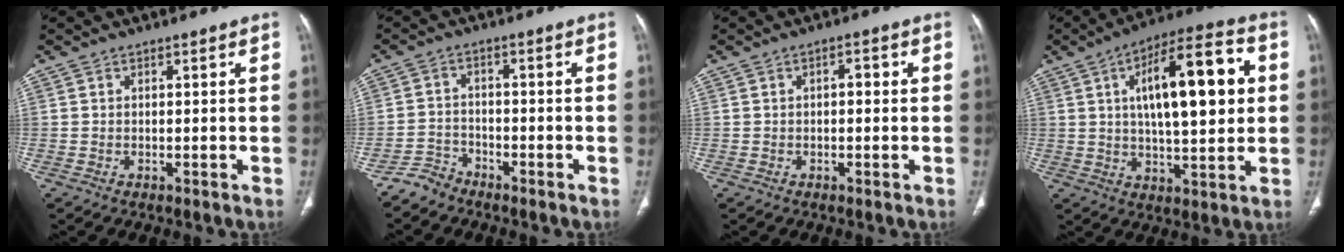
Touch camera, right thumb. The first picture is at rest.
{"total": 3.6, "force": [-3.3, 1.5, -0.2], "torque": [0.009, 0.014, -0.068]}
{"total": 1.9, "force": [0.2, 1.0, 1.6], "torque": [-0.018, 0.010, 0.000]}
{"total": 19.4, "force": [4.1, 7.1, 17.6], "torque": [-0.247, 0.015, 0.059]}